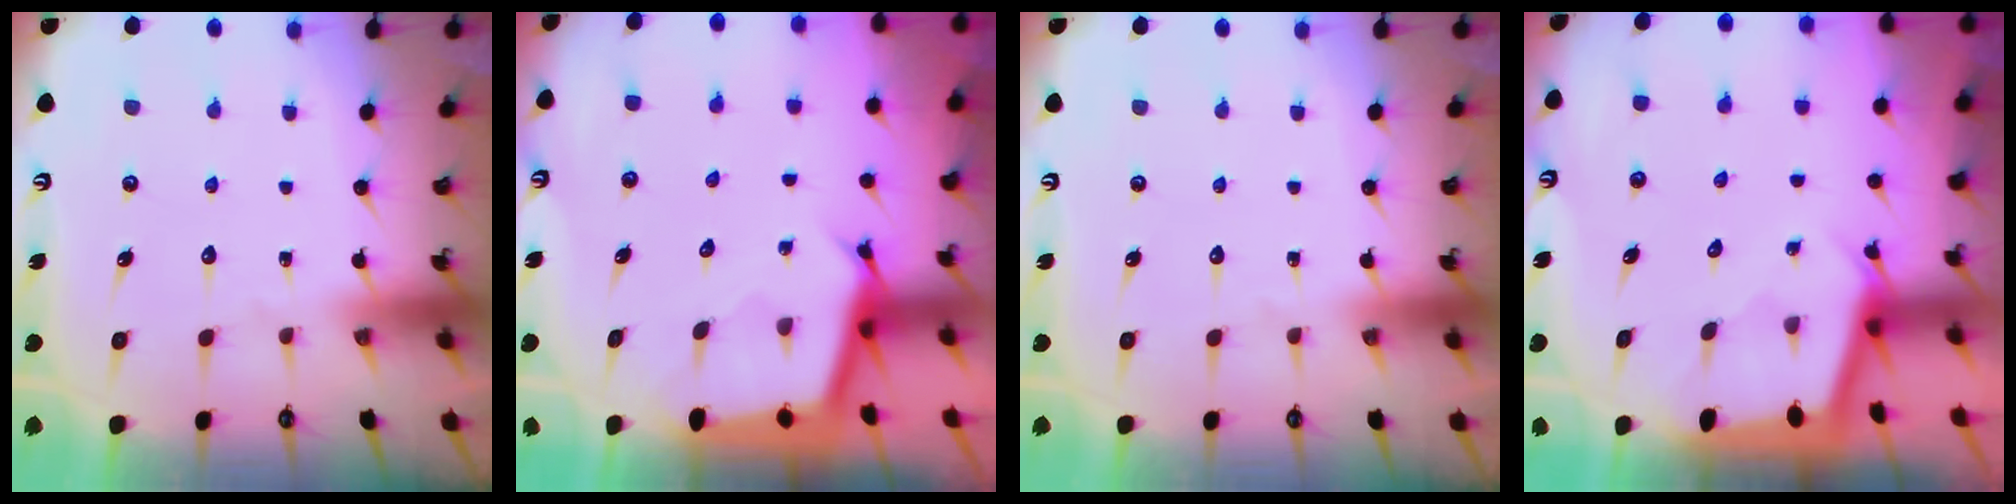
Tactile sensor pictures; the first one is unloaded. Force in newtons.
{"total": 2.7, "press": 2.7, "slide": 0.1}
{"total": 0.0}
{"total": 1.9, "press": 1.9, "slide": 0.2}